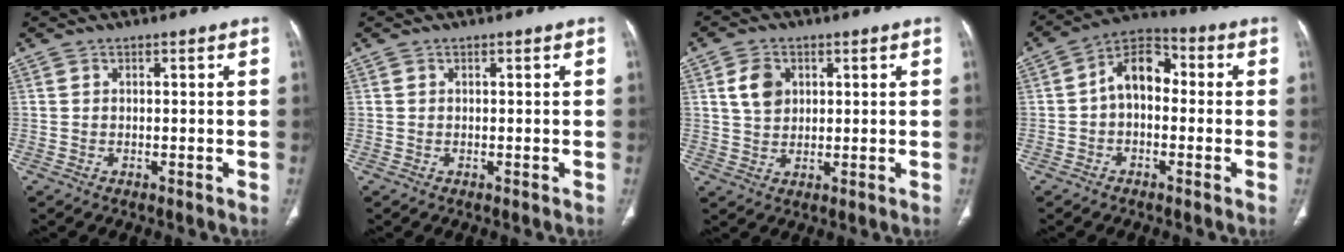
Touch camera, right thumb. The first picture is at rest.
{"total": 0.0}
{"total": 5.2, "force": [1.8, 3.8, 3.0], "torque": [-0.041, -0.008, 0.035]}
{"total": 9.1, "force": [-0.1, 6.0, 6.8], "torque": [-0.088, 0.035, -0.020]}